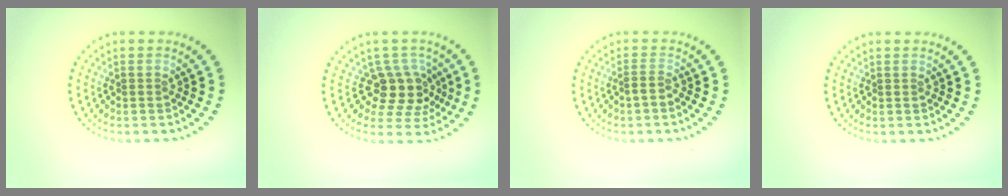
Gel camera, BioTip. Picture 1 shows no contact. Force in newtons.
{"total": 3.8, "press": 2.9, "slide": 2.5}
{"total": 1.0, "press": 0.6, "slide": 0.8}
{"total": 0.0}